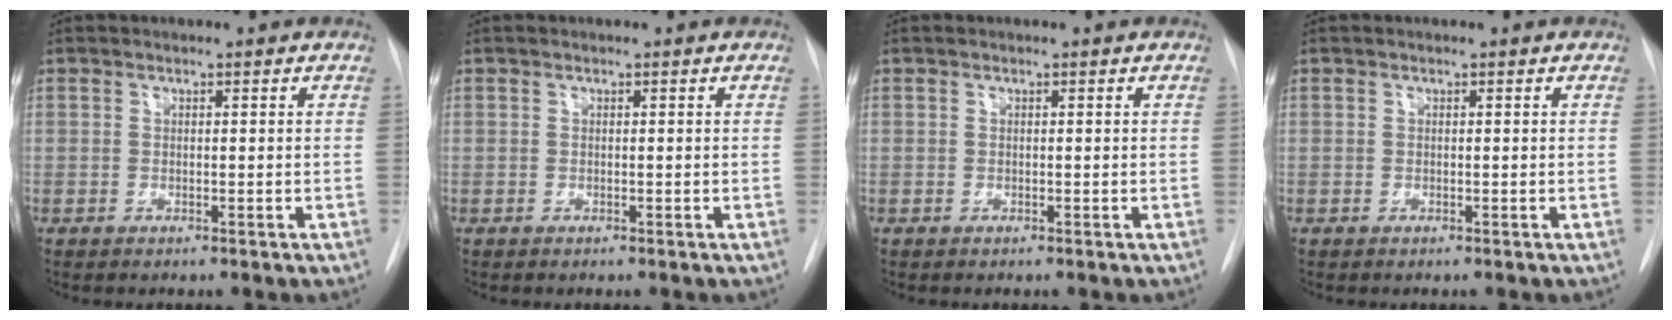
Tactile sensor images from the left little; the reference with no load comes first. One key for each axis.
{"total": 0.0}
{"total": 0.0}
{"total": 0.0}